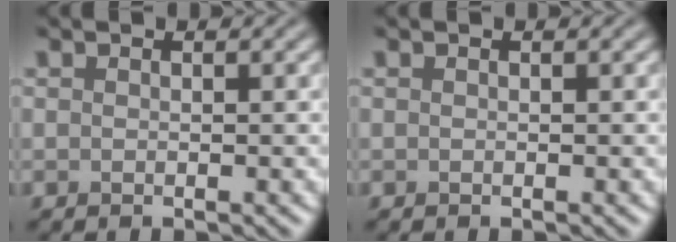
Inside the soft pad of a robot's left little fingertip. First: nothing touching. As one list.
[{"total": 0.0}]